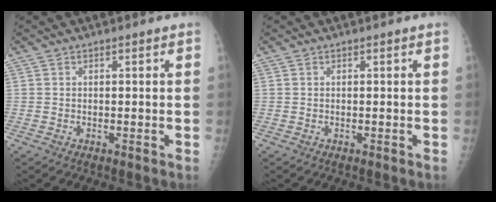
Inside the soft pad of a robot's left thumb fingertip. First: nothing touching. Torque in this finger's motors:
{"motor_torque": [-0.03, 0.03, -0.05, 0.00, 0.00]}